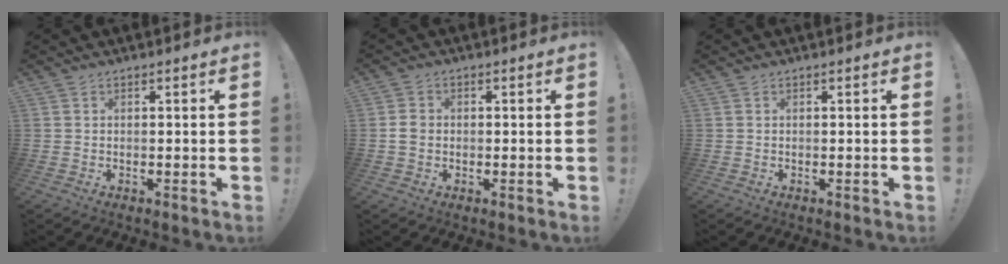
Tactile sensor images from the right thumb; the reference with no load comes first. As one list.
[{"total": 2.8, "force": [-0.4, 2.3, 1.6], "torque": [-0.018, 0.006, -0.008]}, {"total": 0.0}]